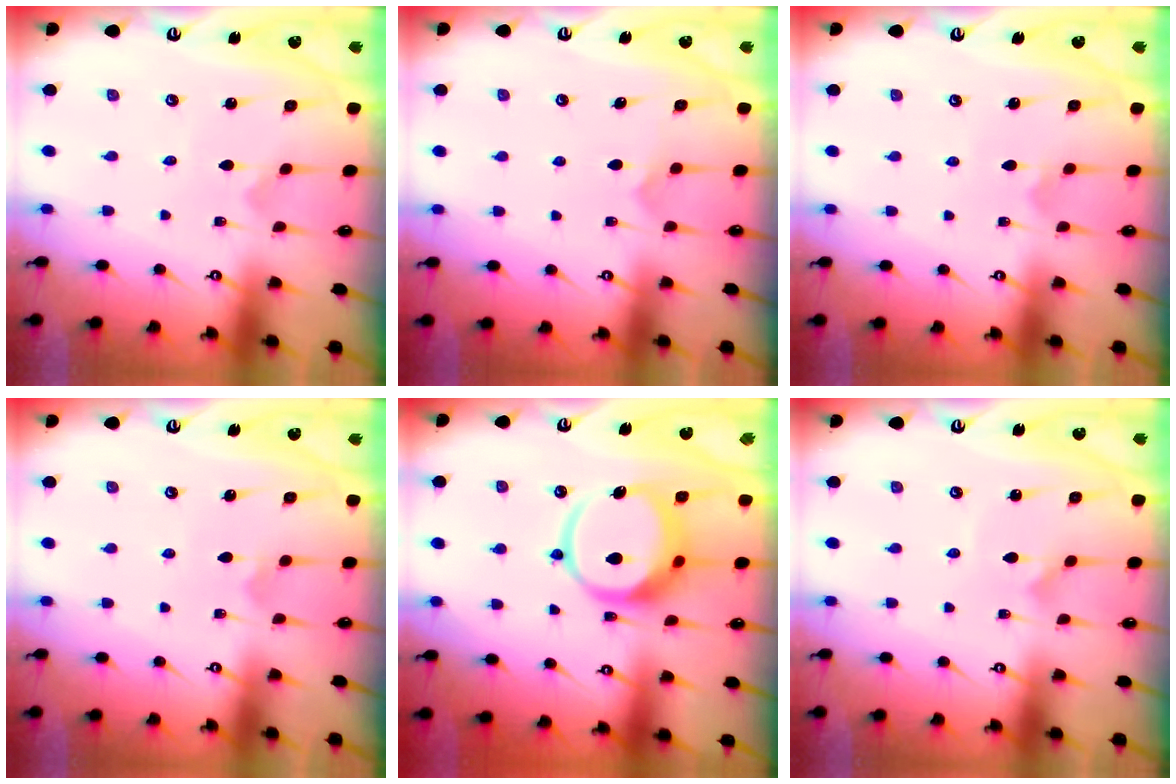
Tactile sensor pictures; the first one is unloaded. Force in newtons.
{"total": 5.9, "press": 5.9, "slide": 0.4}
{"total": 2.9, "press": 2.9, "slide": 0.6}
{"total": 2.9, "press": 2.9, "slide": 0.6}
{"total": 12.8, "press": 12.7, "slide": 1.7}
{"total": 1.4, "press": 1.4, "slide": 0.1}